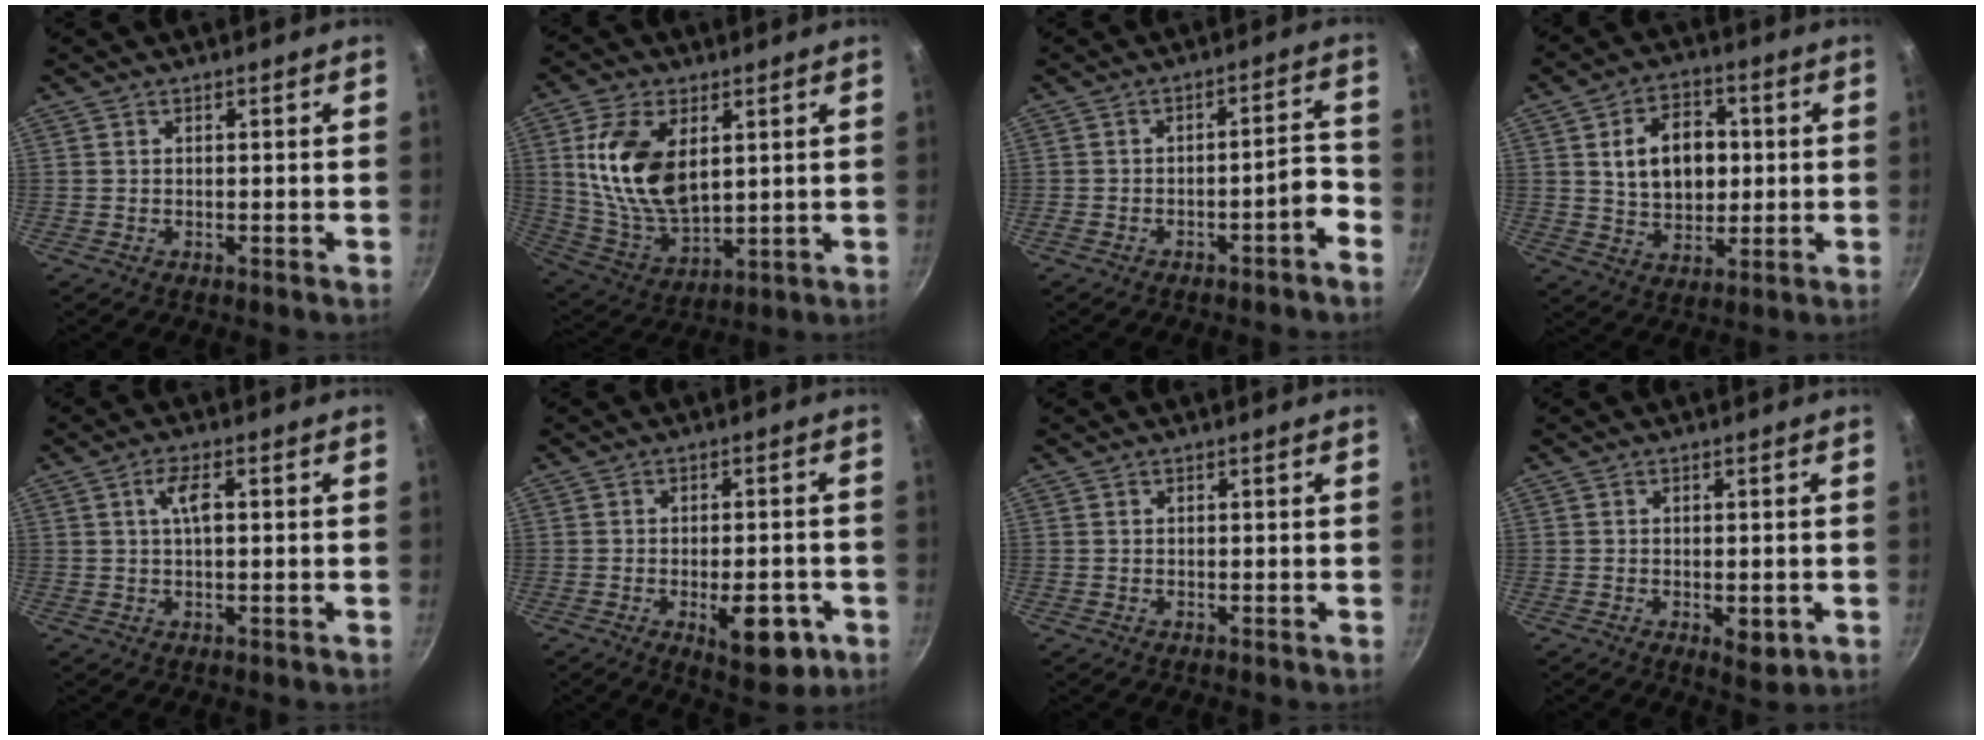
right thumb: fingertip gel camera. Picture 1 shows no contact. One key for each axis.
{"total": 16.2, "fx": 4.0, "fy": 9.2, "fz": 12.7, "tx": -0.229, "ty": -0.024, "tz": 0.089}
{"total": 5.3, "fx": -3.2, "fy": 1.3, "fz": 4.0, "tx": -0.054, "ty": 0.049, "tz": -0.034}
{"total": 12.6, "fx": 1.8, "fy": 8.9, "fz": 8.8, "tx": -0.107, "ty": 0.001, "tz": 0.032}
{"total": 4.1, "fx": 0.7, "fy": 1.4, "fz": 3.8, "tx": -0.074, "ty": 0.008, "tz": 0.012}
{"total": 10.0, "fx": -3.5, "fy": 4.6, "fz": 8.2, "tx": -0.080, "ty": 0.009, "tz": -0.037}
{"total": 0.0}
{"total": 4.2, "fx": -1.2, "fy": 1.9, "fz": 3.6, "tx": -0.047, "ty": -0.006, "tz": -0.011}